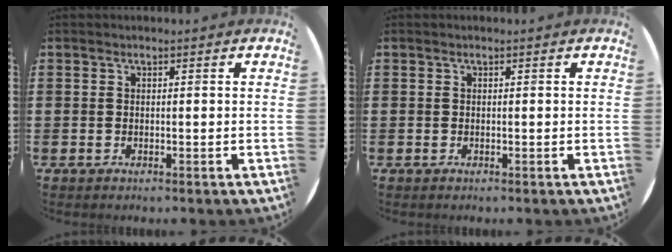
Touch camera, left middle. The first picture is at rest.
{"total": 0.0}